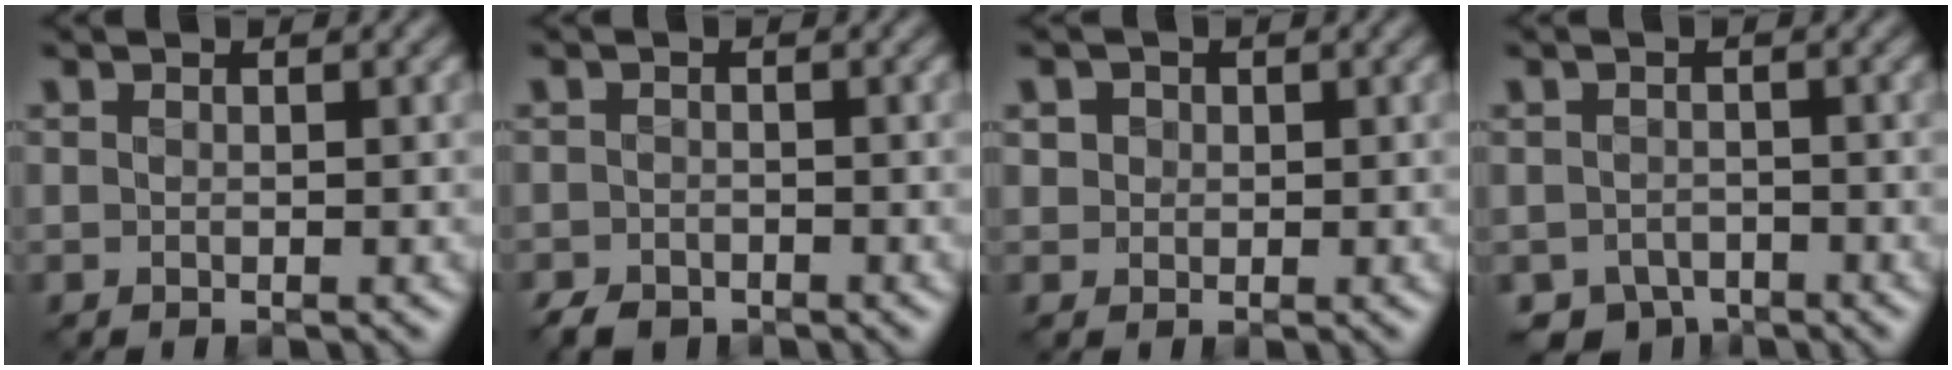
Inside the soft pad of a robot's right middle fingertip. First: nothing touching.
{"total": 2.0, "force": [-1.6, 1.0, 0.6], "torque": [-0.007, -0.002, -0.033]}
{"total": 1.8, "force": [0.8, 1.5, 0.6], "torque": [-0.017, 0.004, 0.018]}
{"total": 2.6, "force": [-2.0, 1.6, 0.5], "torque": [0.001, -0.008, -0.040]}